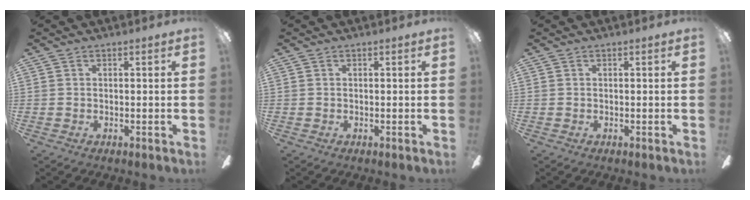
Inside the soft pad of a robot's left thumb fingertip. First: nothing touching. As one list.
[{"total": 0.6, "force": [0.1, 0.5, 0.2], "torque": [-0.004, 0.005, 0.001]}, {"total": 0.0}]